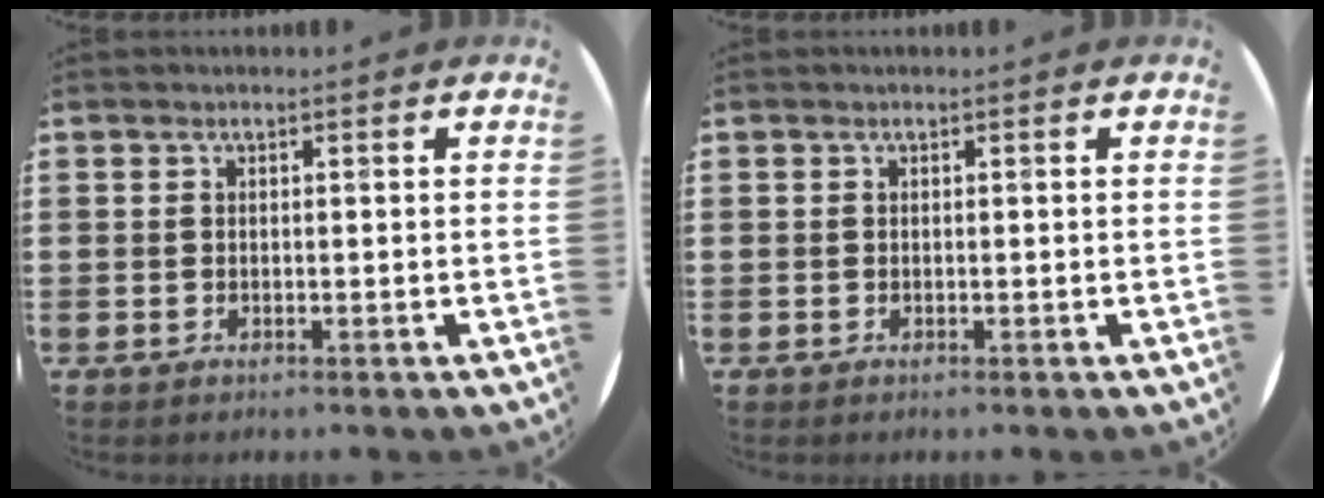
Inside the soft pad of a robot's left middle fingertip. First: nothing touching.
{"total": 0.0}